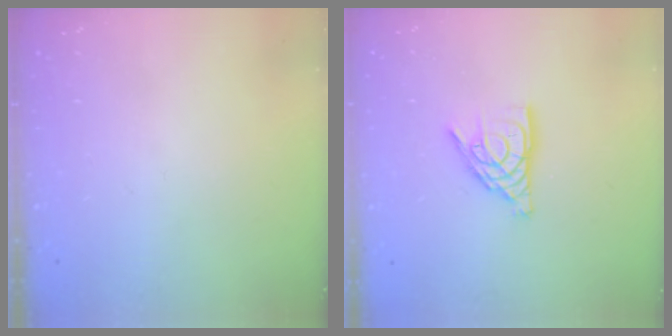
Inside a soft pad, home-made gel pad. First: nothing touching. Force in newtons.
{"total": 10.4, "press": 10.4, "slide": 1.2}